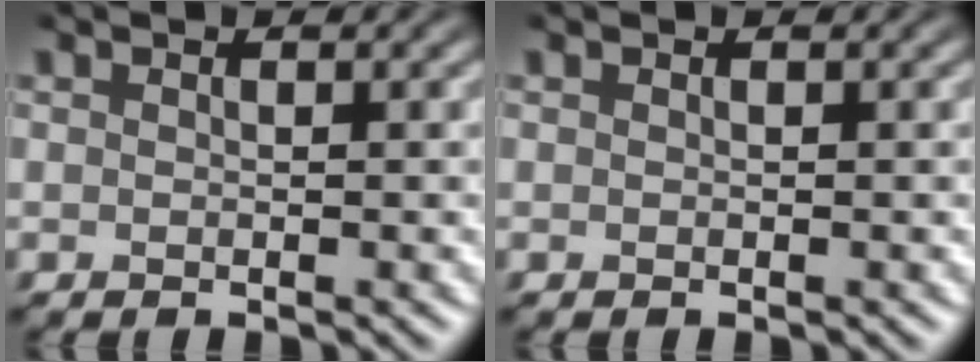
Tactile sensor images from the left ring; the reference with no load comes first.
{"total": 0.0}